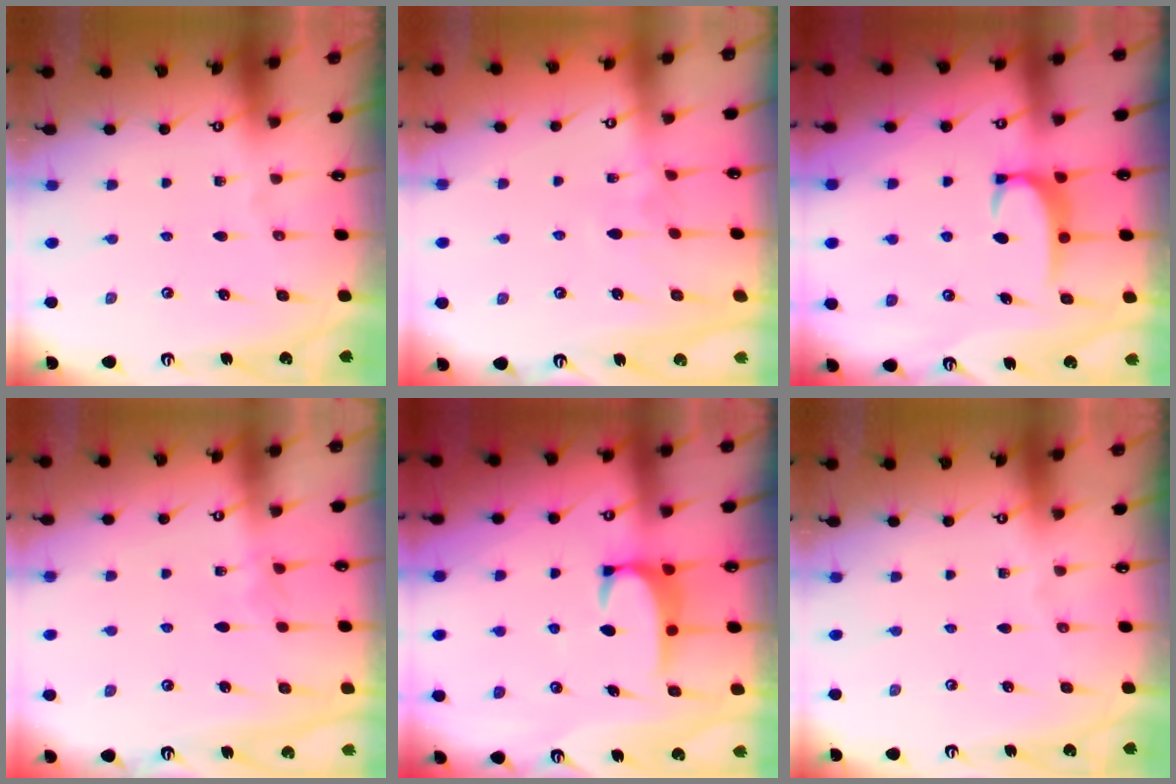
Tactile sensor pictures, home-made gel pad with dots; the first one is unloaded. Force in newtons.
{"total": 3.6, "press": 3.6, "slide": 0.2}
{"total": 2.6, "press": 2.6, "slide": 0.4}
{"total": 2.3, "press": 2.3, "slide": 0.4}
{"total": 2.4, "press": 2.3, "slide": 0.7}
{"total": 0.0}